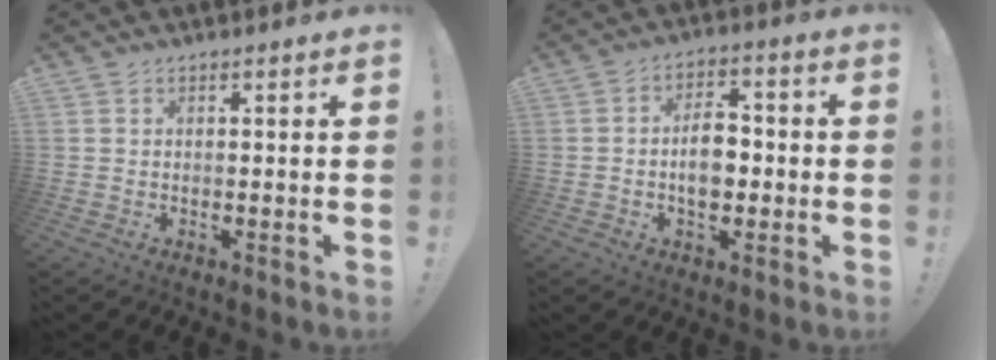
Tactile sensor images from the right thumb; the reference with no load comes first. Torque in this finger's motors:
{"motor_torque": [1.33, 1.52, 0.76, -0.71, 0.02]}